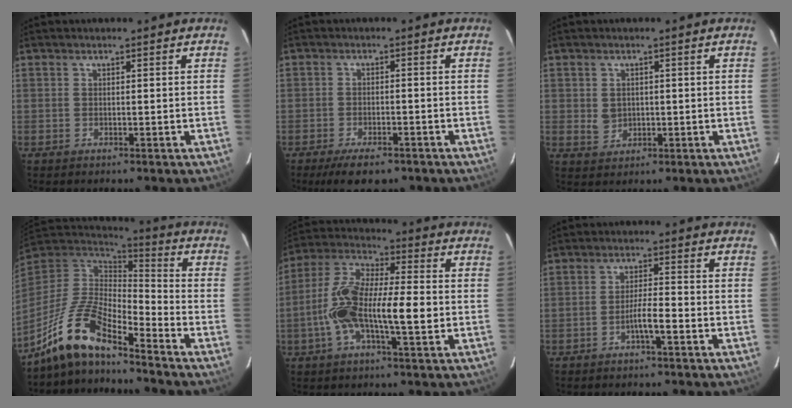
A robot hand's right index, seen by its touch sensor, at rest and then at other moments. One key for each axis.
{"total": 5.6, "fx": -4.2, "fy": 2.3, "fz": 3.0, "tx": -0.047, "ty": -0.003, "tz": -0.064}
{"total": 2.7, "fx": 0.2, "fy": 2.3, "fz": 1.4, "tx": -0.025, "ty": 0.001, "tz": 0.011}
{"total": 12.0, "fx": -9.3, "fy": 2.7, "fz": 7.1, "tx": -0.152, "ty": 0.018, "tz": -0.177}
{"total": 13.8, "fx": -2.2, "fy": 3.5, "fz": 13.2, "tx": -0.268, "ty": 0.020, "tz": -0.045}
{"total": 3.7, "fx": -1.8, "fy": 0.2, "fz": 3.3, "tx": -0.055, "ty": 0.003, "tz": -0.032}